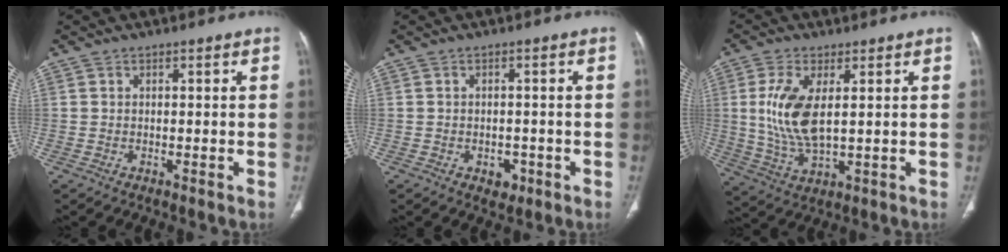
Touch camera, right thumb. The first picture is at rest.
{"total": 2.7, "force": [-1.2, 1.9, 1.4], "torque": [-0.007, 0.003, -0.010]}
{"total": 10.8, "force": [1.8, 4.8, 9.5], "torque": [-0.205, -0.014, 0.044]}